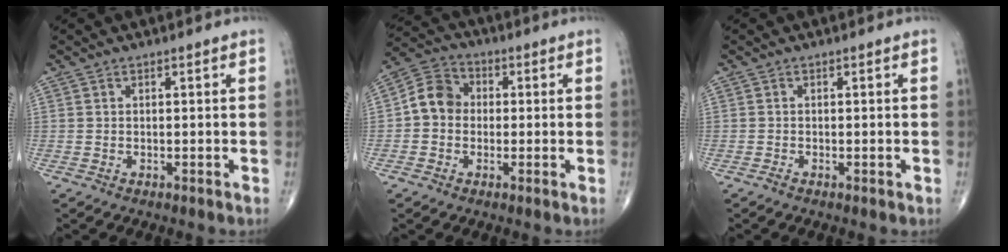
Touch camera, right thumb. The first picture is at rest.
{"total": 7.3, "force": [-0.3, 6.3, 3.7], "torque": [-0.049, 0.026, -0.020]}
{"total": 0.6, "force": [-0.4, 0.1, 0.5], "torque": [-0.007, -0.001, -0.008]}